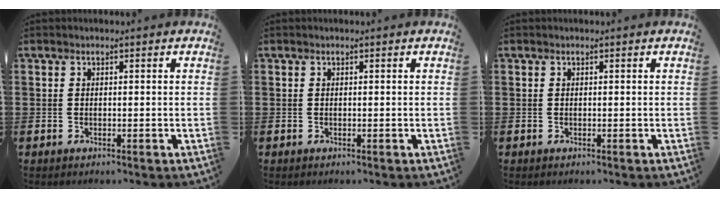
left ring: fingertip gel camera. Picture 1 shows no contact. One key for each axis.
{"total": 0.0}
{"total": 0.0}